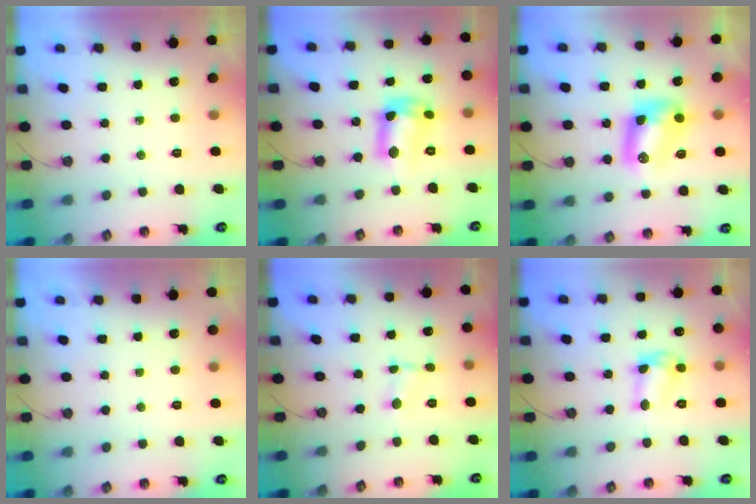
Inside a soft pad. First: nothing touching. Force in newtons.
{"total": 11.3, "press": 11.2, "slide": 0.9}
{"total": 9.6, "press": 9.5, "slide": 1.2}
{"total": 0.0}
{"total": 1.0, "press": 1.0, "slide": 0.1}
{"total": 8.8, "press": 8.7, "slide": 0.7}